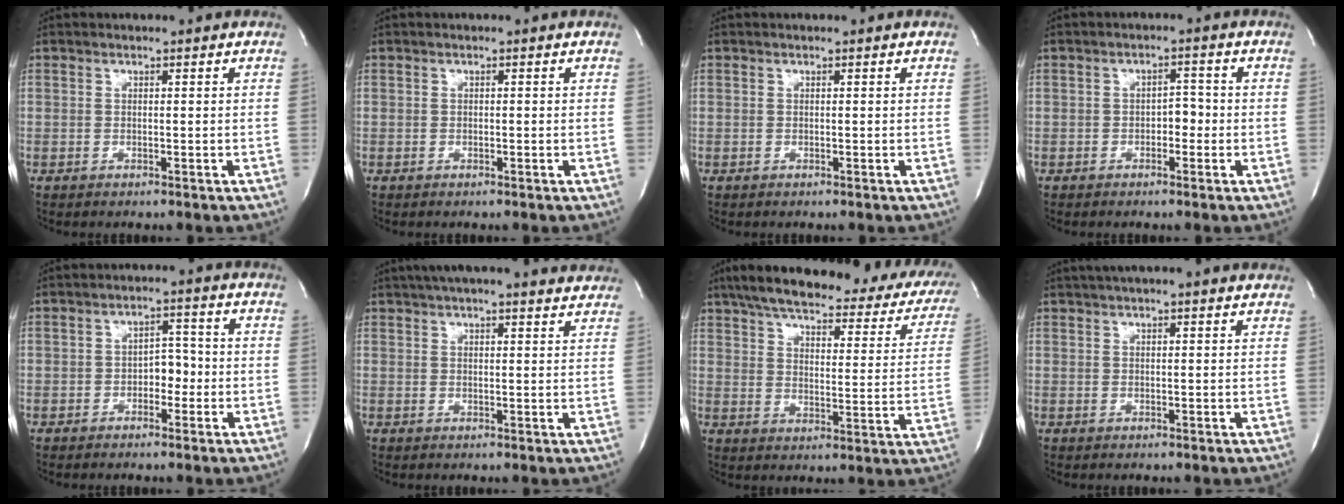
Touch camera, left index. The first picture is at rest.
{"total": 0.0}
{"total": 0.0}
{"total": 2.7, "force": [-0.9, 1.5, 2.0], "torque": [-0.022, 0.011, -0.015]}
{"total": 3.6, "force": [-1.2, 2.1, 2.6], "torque": [-0.033, 0.012, -0.021]}
{"total": 16.3, "force": [14.6, 2.0, 7.0], "torque": [-0.109, 0.037, 0.185]}
{"total": 29.8, "force": [24.3, 8.1, 15.3], "torque": [-0.226, -0.005, 0.292]}
{"total": 8.9, "force": [7.4, 0.7, 4.7], "torque": [-0.076, 0.034, 0.095]}